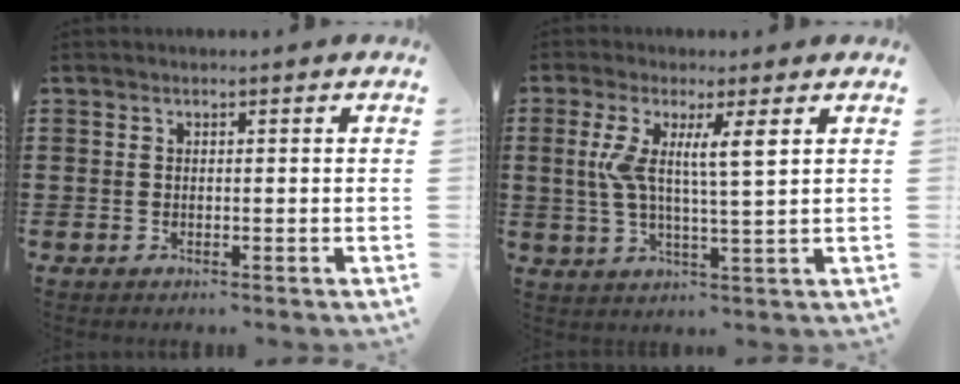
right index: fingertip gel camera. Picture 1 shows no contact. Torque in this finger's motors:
{"motor_torque": [0.51, 0.19, 0.43, 0.18]}